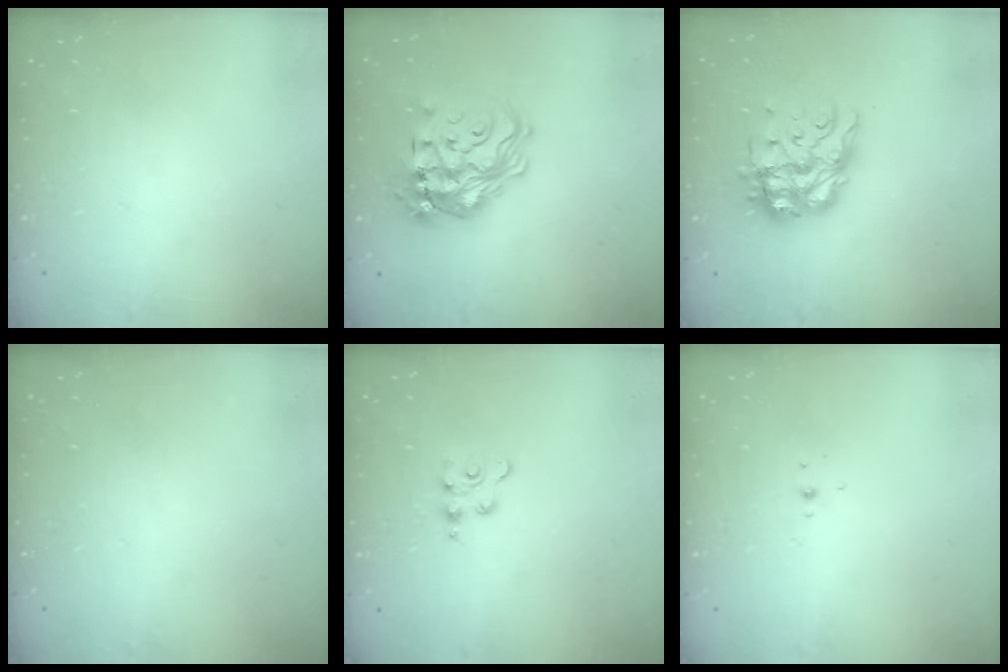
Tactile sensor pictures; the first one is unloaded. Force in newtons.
{"total": 21.5, "press": 21.4, "slide": 1.7}
{"total": 12.8, "press": 12.8, "slide": 1.4}
{"total": 0.0}
{"total": 2.8, "press": 2.8, "slide": 0.4}
{"total": 3.0, "press": 2.9, "slide": 0.8}